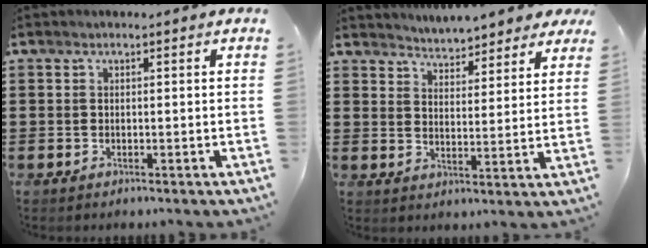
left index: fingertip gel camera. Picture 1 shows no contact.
{"total": 4.4, "force": [4.4, 0.1, -0.3], "torque": [-0.018, -0.026, 0.078]}